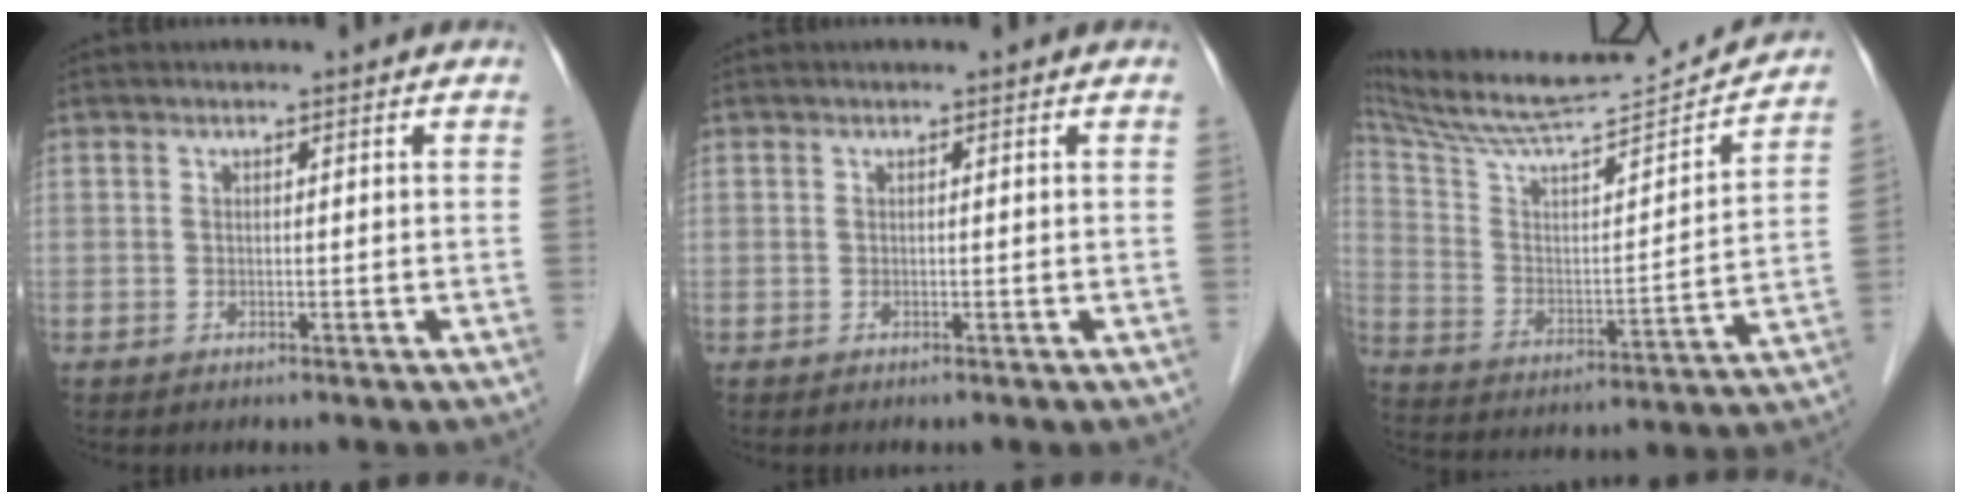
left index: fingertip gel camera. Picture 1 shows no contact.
{"total": 0.0}
{"total": 23.7, "force": [22.1, 1.2, 8.3], "torque": [-0.147, -0.021, 0.336]}